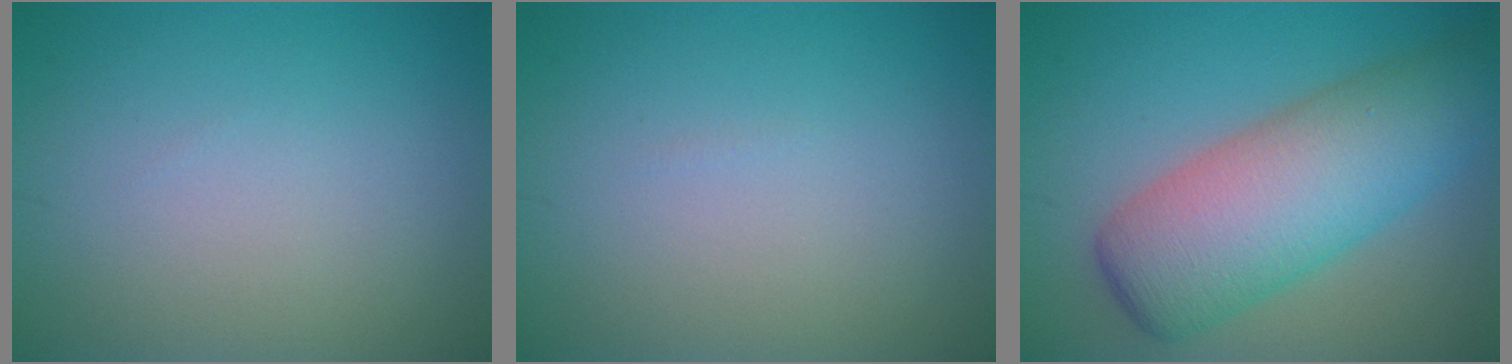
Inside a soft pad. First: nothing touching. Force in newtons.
{"total": 0.0}
{"total": 9.4, "press": 9.4, "slide": 0.3}